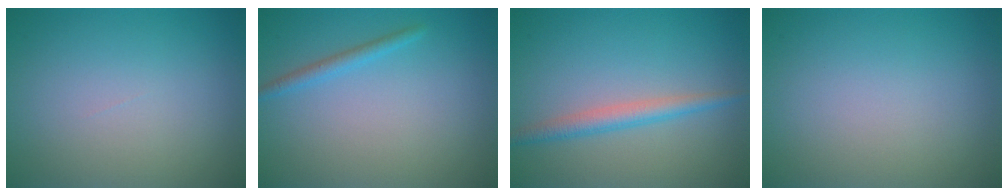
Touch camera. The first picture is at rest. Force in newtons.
{"total": 1.4, "press": 1.4, "slide": 0.1}
{"total": 2.3, "press": 2.3, "slide": 0.1}
{"total": 0.0}